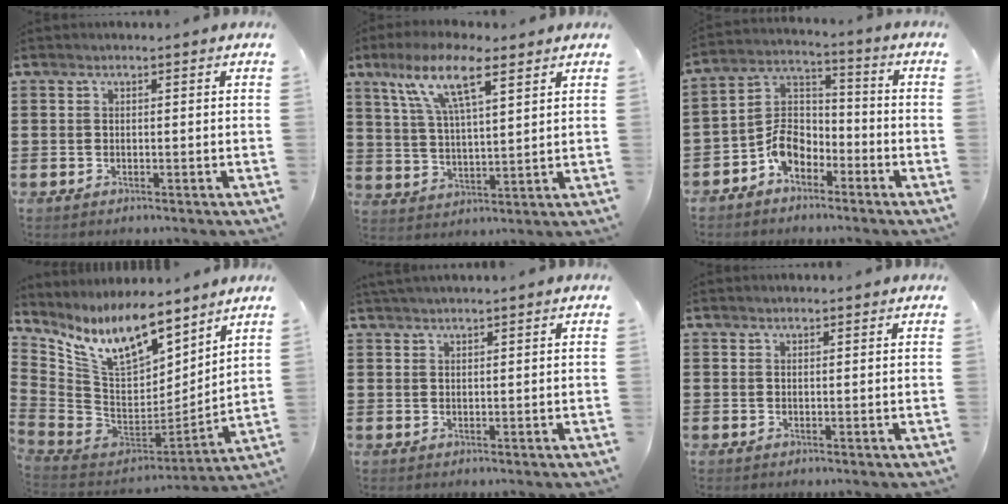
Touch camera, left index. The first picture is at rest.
{"total": 10.5, "force": [6.6, 2.8, 7.6], "torque": [-0.155, -0.004, 0.117]}
{"total": 7.0, "force": [-4.3, 4.1, 3.8], "torque": [-0.096, 0.008, -0.088]}
{"total": 13.0, "force": [9.2, 4.8, 7.8], "torque": [-0.185, -0.058, 0.166]}
{"total": 1.4, "force": [1.4, -0.1, 0.5], "torque": [-0.011, 0.000, 0.026]}
{"total": 0.8, "force": [0.7, 0.2, 0.2], "torque": [-0.006, 0.001, 0.014]}